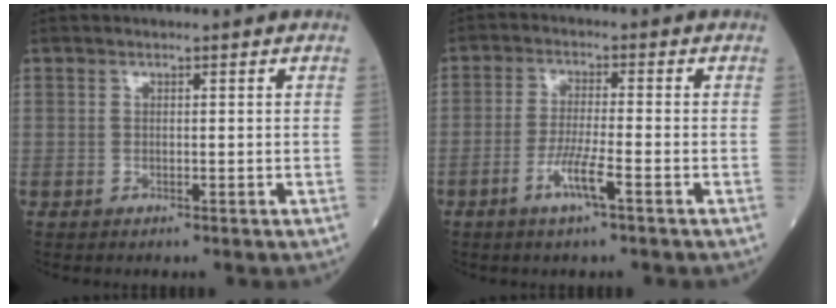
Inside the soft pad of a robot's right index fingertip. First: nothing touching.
{"total": 5.0, "force": [-2.3, -0.3, 4.4], "torque": [-0.088, -0.009, -0.048]}